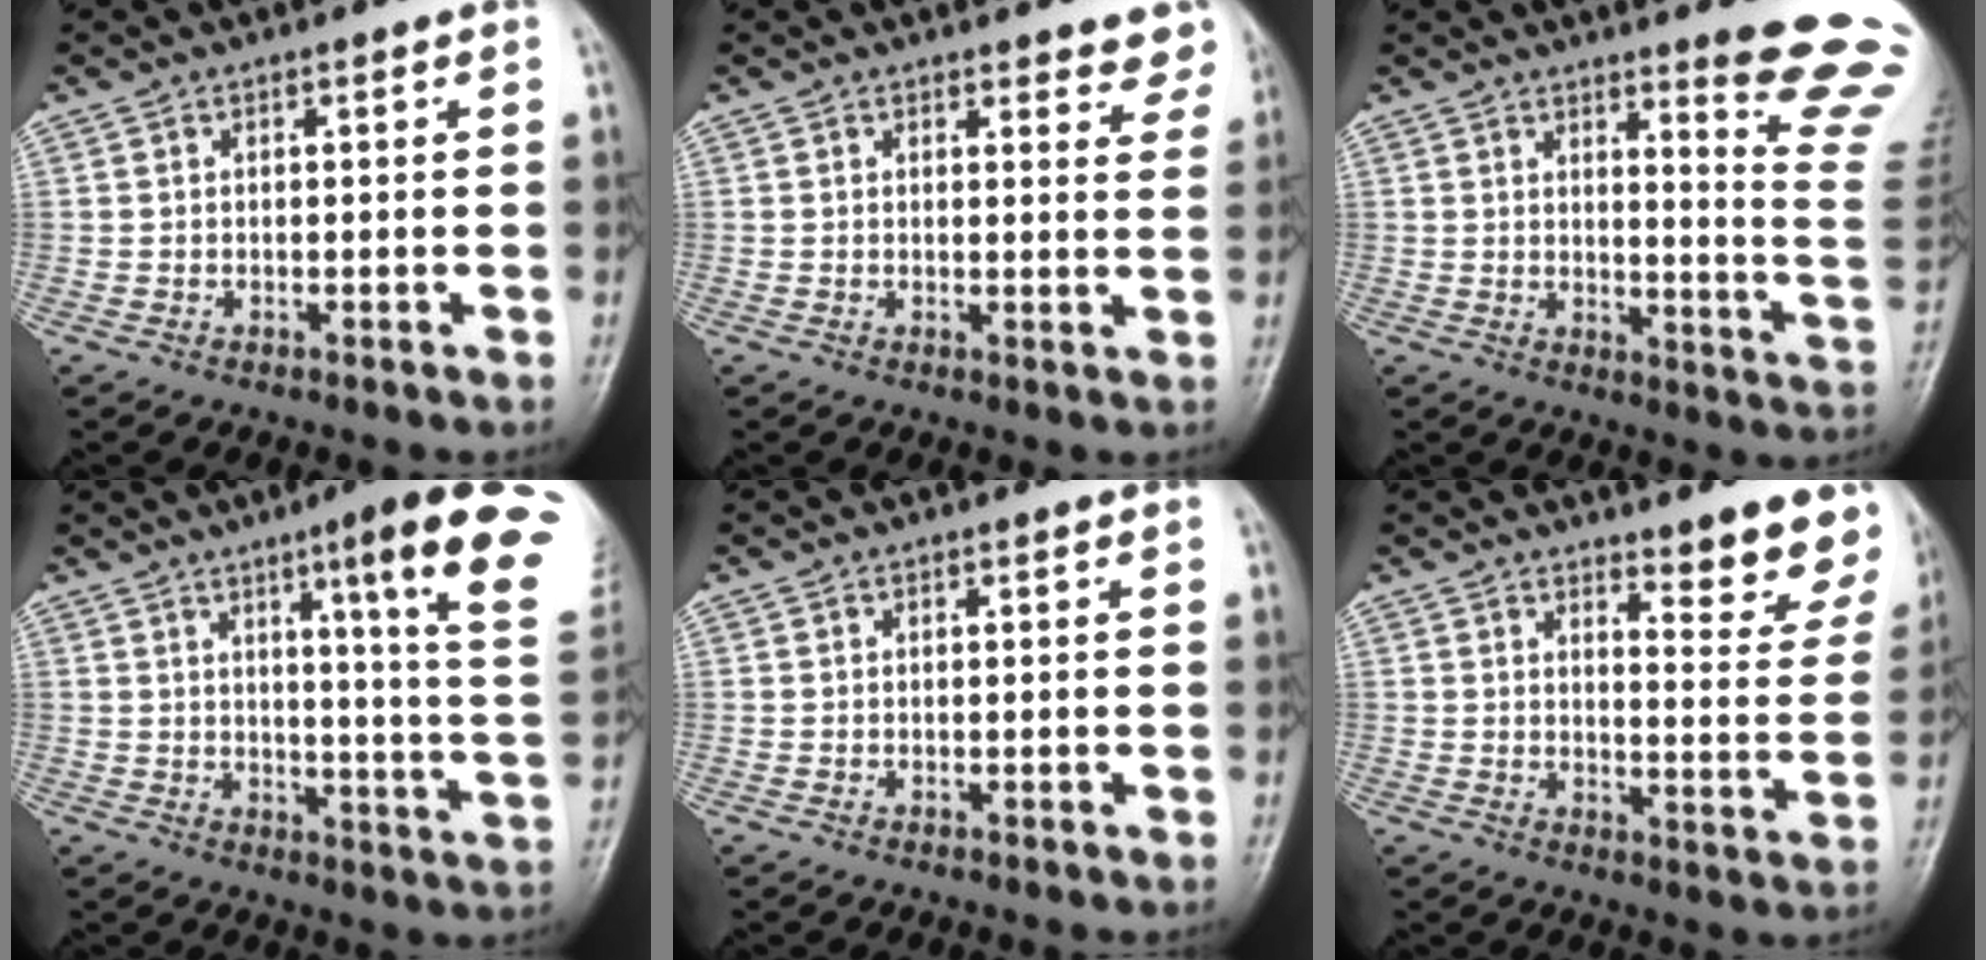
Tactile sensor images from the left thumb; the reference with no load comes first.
{"total": 5.3, "force": [4.8, 1.7, 1.5], "torque": [0.015, -0.025, 0.039]}
{"total": 14.7, "force": [11.4, 0.7, 9.3], "torque": [-0.094, -0.120, 0.134]}
{"total": 17.2, "force": [8.8, 1.1, 14.7], "torque": [-0.174, -0.042, 0.101]}
{"total": 0.0}
{"total": 9.4, "force": [7.9, 2.1, 4.7], "torque": [-0.027, -0.061, 0.091]}